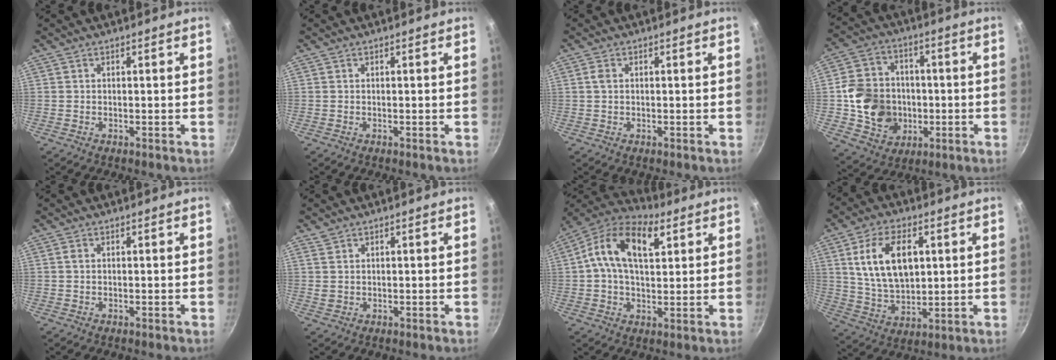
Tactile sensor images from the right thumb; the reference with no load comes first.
{"total": 0.0}
{"total": 1.3, "force": [0.2, 0.9, 0.9], "torque": [-0.019, 0.002, 0.003]}
{"total": 17.1, "force": [-1.8, 14.2, 9.5], "torque": [-0.137, 0.016, -0.024]}
{"total": 0.7, "force": [0.1, 0.5, 0.5], "torque": [-0.008, 0.002, 0.001]}
{"total": 1.6, "force": [1.1, 1.1, 0.3], "torque": [0.005, -0.006, 0.022]}
{"total": 15.5, "force": [4.4, 8.9, 11.8], "torque": [-0.198, 0.020, 0.069]}
{"total": 14.4, "force": [3.9, 8.4, 11.0], "torque": [-0.183, -0.012, 0.080]}